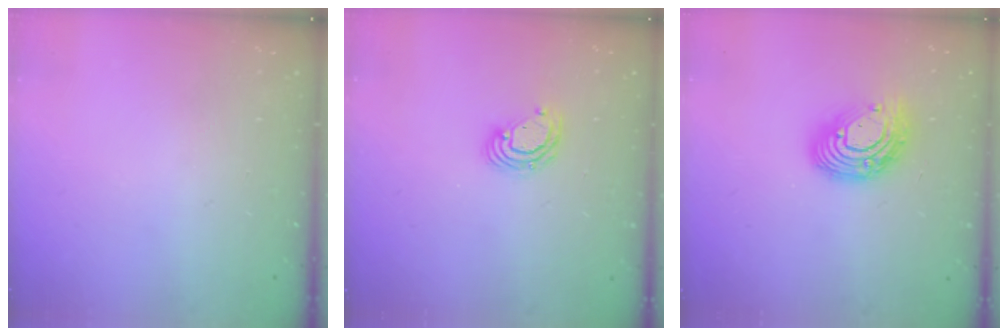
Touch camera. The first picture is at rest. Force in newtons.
{"total": 6.3, "press": 6.3, "slide": 0.6}
{"total": 12.4, "press": 12.4, "slide": 1.1}